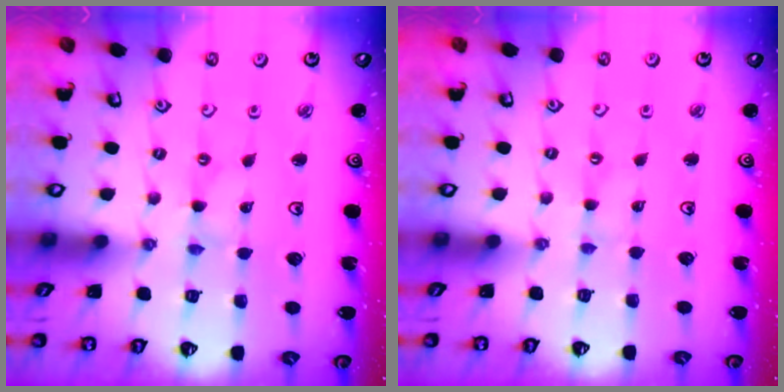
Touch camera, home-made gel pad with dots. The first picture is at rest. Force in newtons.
{"total": 0.5, "press": 0.5, "slide": 0.1}